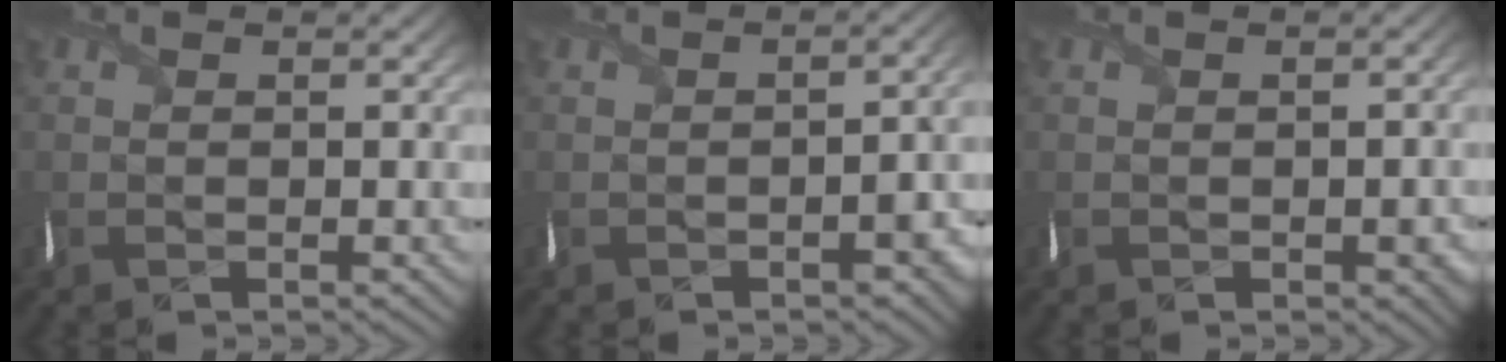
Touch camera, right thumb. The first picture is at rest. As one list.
[{"total": 4.0, "force": [-1.9, 1.6, 3.2], "torque": [-0.039, -0.007, -0.023]}, {"total": 2.7, "force": [-0.8, 1.4, 2.1], "torque": [-0.029, -0.008, -0.007]}]